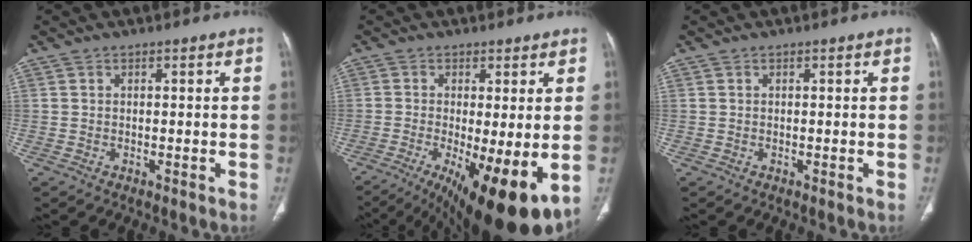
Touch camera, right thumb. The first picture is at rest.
{"total": 16.3, "force": [-4.9, 4.7, 14.8], "torque": [-0.207, -0.028, -0.059]}
{"total": 0.0}